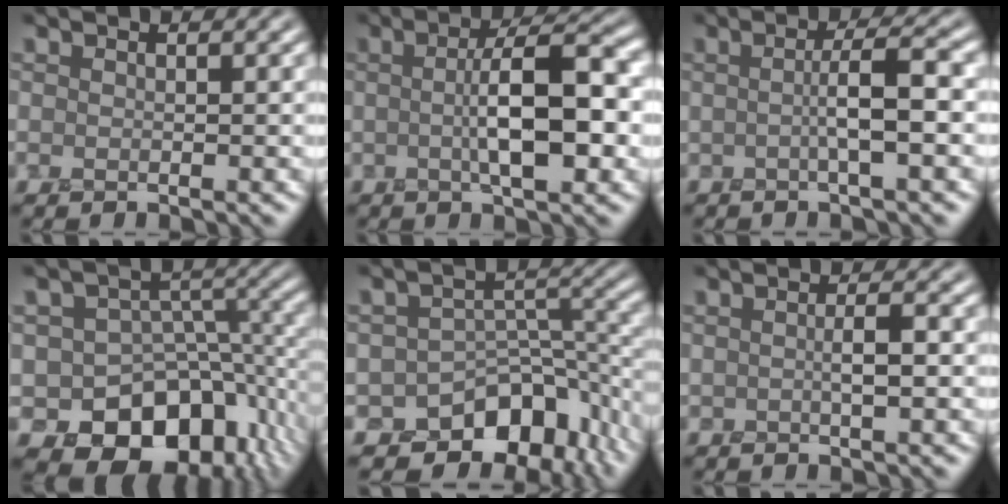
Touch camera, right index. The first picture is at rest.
{"total": 7.0, "force": [-0.1, 2.0, 6.7], "torque": [-0.108, 0.005, -0.004]}
{"total": 3.5, "force": [-0.2, 0.4, 3.5], "torque": [-0.061, 0.008, -0.008]}
{"total": 12.3, "force": [-6.0, 8.5, 6.6], "torque": [-0.090, -0.014, -0.079]}
{"total": 9.7, "force": [-6.6, 5.7, 4.2], "torque": [-0.047, -0.004, -0.100]}
{"total": 1.8, "force": [-0.1, 0.3, 1.8], "torque": [-0.032, 0.003, -0.002]}